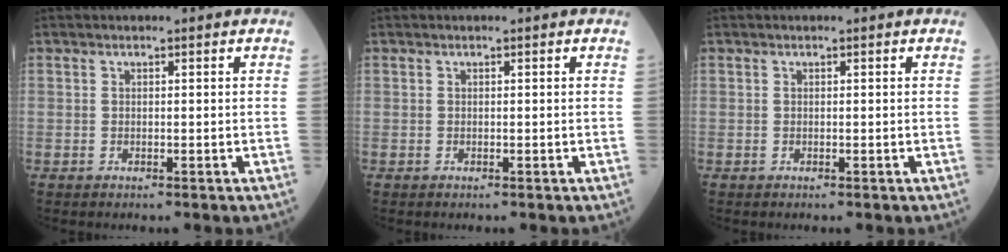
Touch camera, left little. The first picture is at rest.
{"total": 0.0}
{"total": 0.0}